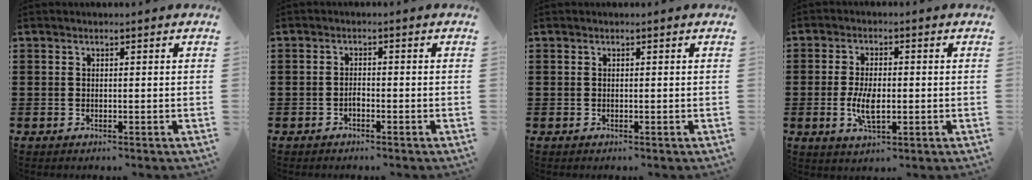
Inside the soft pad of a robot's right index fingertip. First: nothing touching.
{"total": 1.2, "force": [-0.8, 0.6, 0.7], "torque": [-0.016, -0.003, -0.014]}
{"total": 0.0}
{"total": 5.7, "force": [-0.9, 2.5, 5.0], "torque": [-0.108, -0.005, -0.020]}